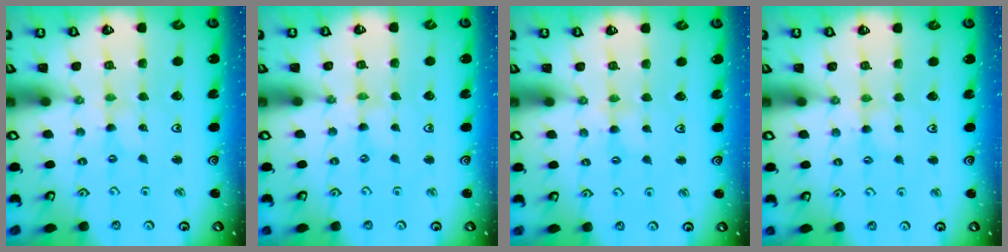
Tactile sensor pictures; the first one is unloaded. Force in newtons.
{"total": 0.0}
{"total": 2.4, "press": 2.4, "slide": 0.4}
{"total": 4.5, "press": 4.4, "slide": 0.6}